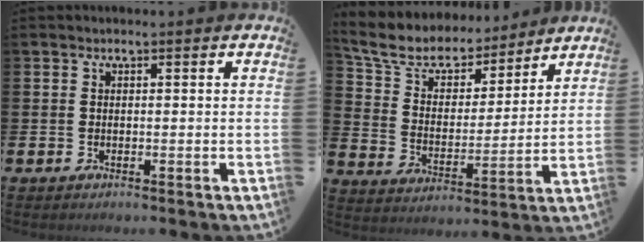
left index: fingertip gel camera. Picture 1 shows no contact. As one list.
[{"total": 8.1, "force": [7.3, 3.2, 1.6], "torque": [-0.081, -0.048, 0.132]}]